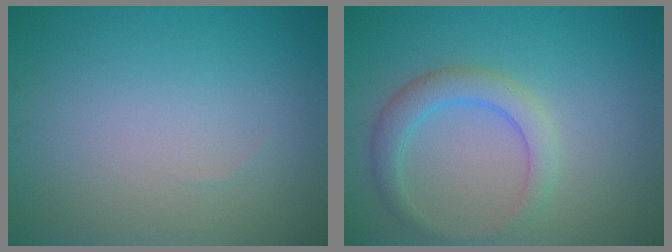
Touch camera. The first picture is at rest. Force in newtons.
{"total": 3.1, "press": 3.1, "slide": 0.2}